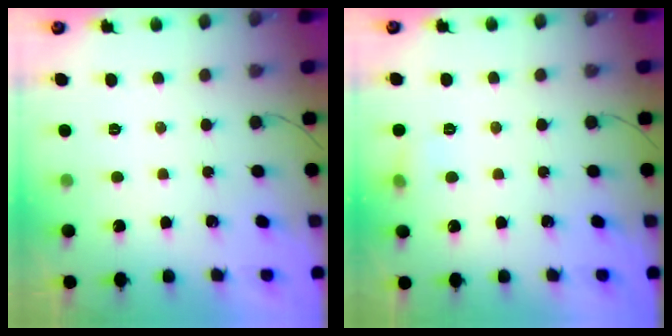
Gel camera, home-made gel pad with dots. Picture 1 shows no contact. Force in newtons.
{"total": 5.0, "press": 4.8, "slide": 1.7}